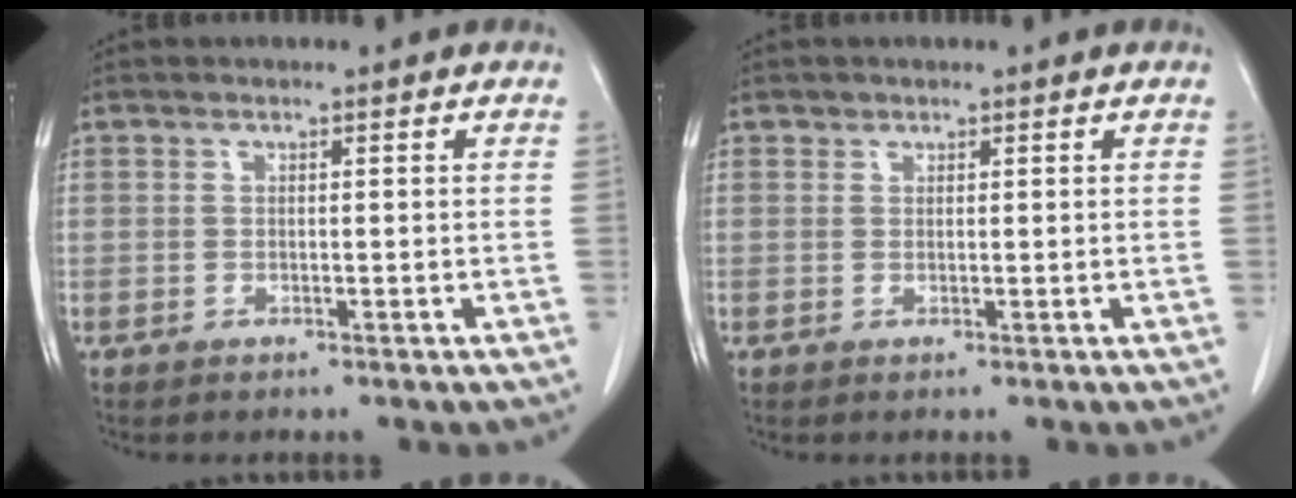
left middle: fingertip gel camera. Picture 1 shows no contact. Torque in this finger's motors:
{"motor_torque": [0.01, -0.02, 0.06, 0.00]}